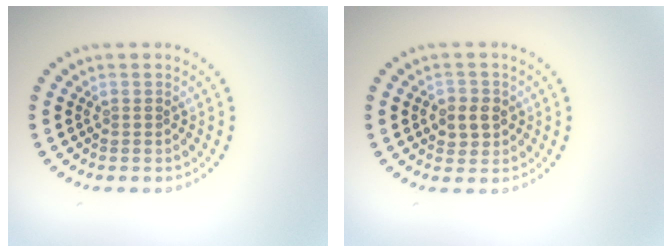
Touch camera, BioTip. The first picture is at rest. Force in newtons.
{"total": 2.5, "press": 2.4, "slide": 0.6}